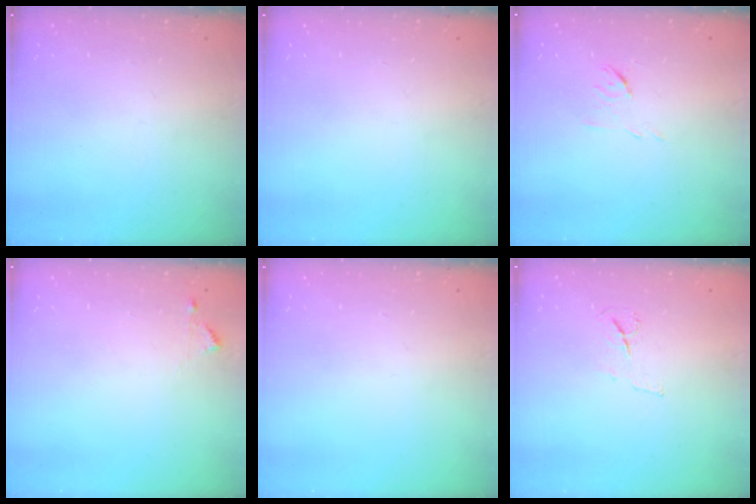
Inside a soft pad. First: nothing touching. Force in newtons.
{"total": 0.0}
{"total": 5.3, "press": 5.2, "slide": 1.0}
{"total": 4.4, "press": 4.3, "slide": 0.4}
{"total": 0.0}
{"total": 4.7, "press": 4.6, "slide": 0.8}